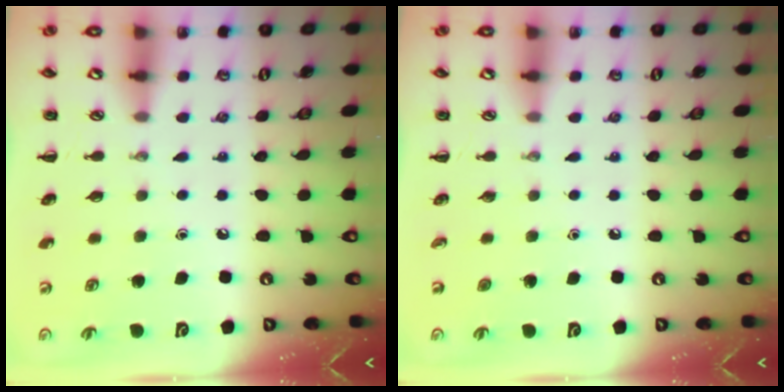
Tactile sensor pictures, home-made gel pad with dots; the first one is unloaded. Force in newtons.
{"total": 0.0}